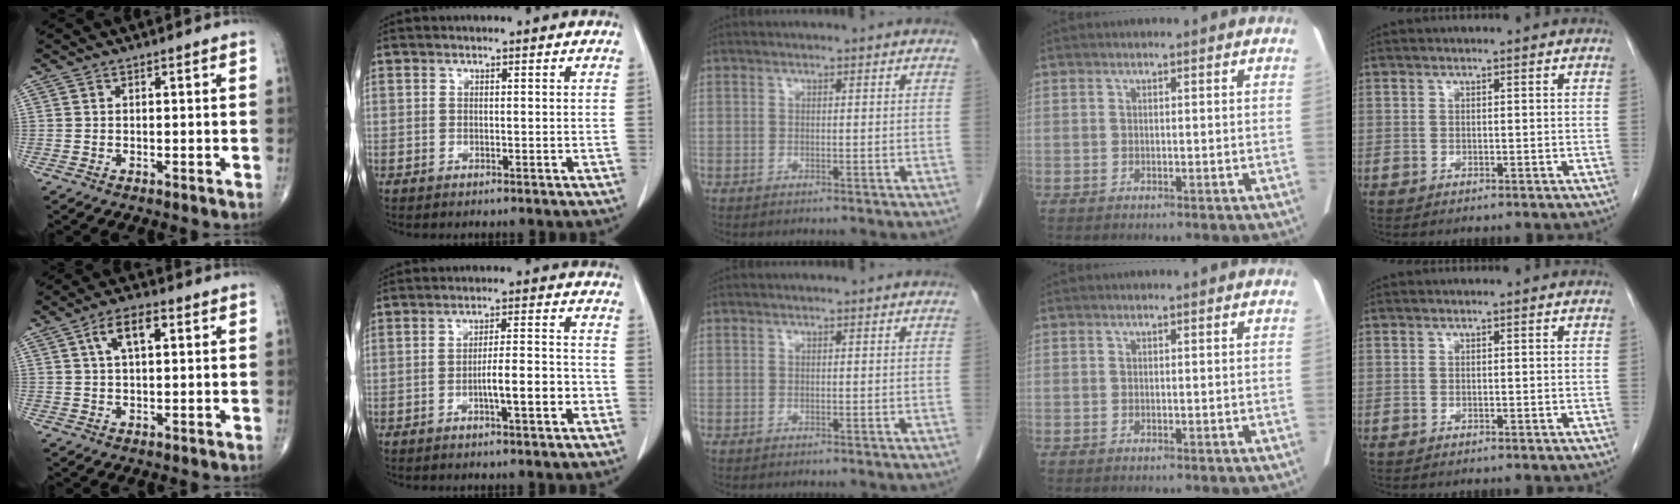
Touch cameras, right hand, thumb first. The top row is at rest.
{"thumb": {"total": 6.5, "force": [2.2, 2.9, 5.4], "torque": [-0.096, 0.008, 0.039]}, "index": {"total": 6.3, "force": [-2.3, 0.7, 5.8], "torque": [-0.093, 0.013, -0.032]}}